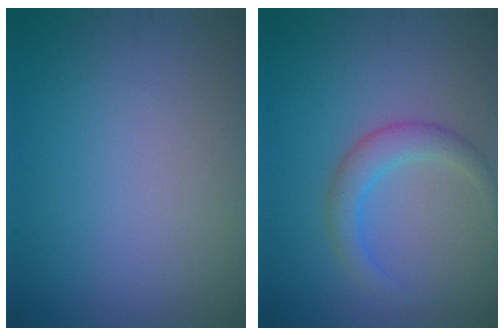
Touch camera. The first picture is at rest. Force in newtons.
{"total": 2.8, "press": 2.8, "slide": 0.2}